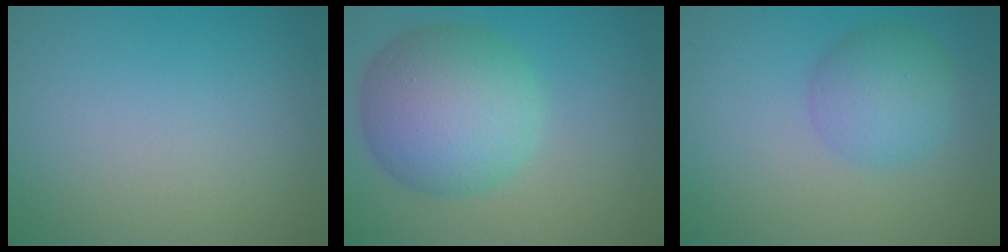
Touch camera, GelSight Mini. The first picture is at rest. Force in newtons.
{"total": 8.7, "press": 8.6, "slide": 0.2}
{"total": 3.9, "press": 3.9, "slide": 0.1}